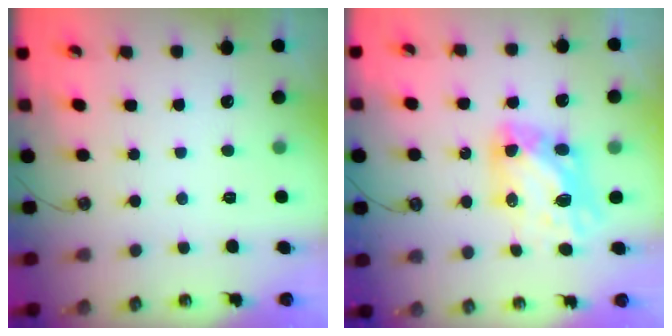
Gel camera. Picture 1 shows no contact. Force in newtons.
{"total": 9.0, "press": 9.0, "slide": 1.1}